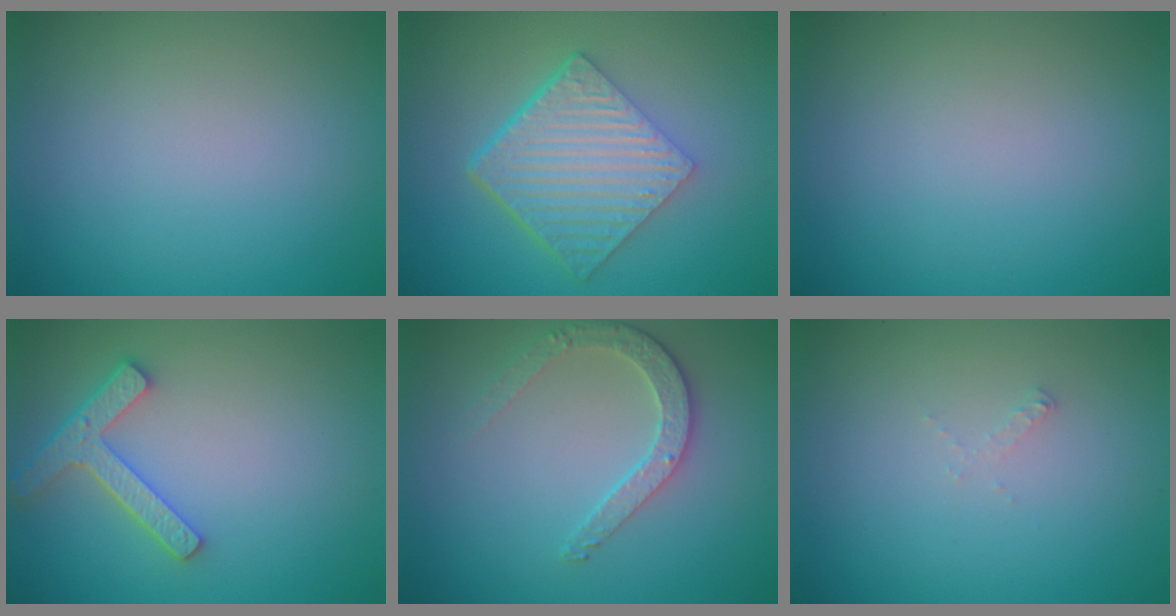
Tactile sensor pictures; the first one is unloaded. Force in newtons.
{"total": 6.7, "press": 4.7, "slide": 4.8}
{"total": 0.0}
{"total": 3.7, "press": 3.0, "slide": 2.1}
{"total": 2.8, "press": 2.5, "slide": 1.2}
{"total": 0.5, "press": 0.5, "slide": 0.1}